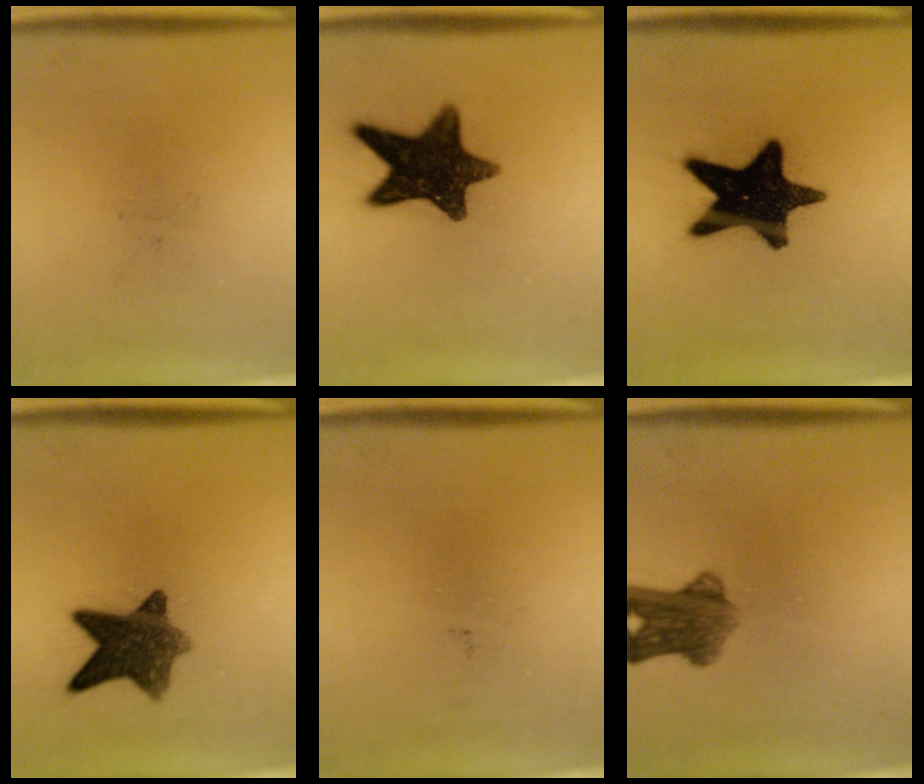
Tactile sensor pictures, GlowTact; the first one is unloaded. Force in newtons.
{"total": 13.6}
{"total": 18.0}
{"total": 9.6}
{"total": 0.0}
{"total": 6.8}